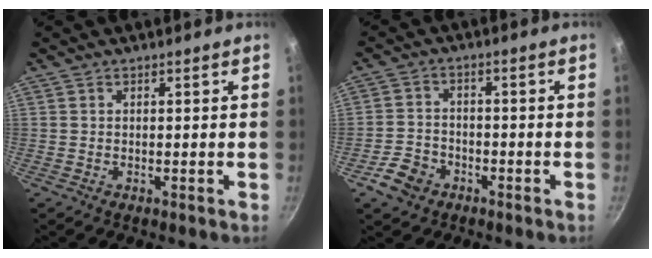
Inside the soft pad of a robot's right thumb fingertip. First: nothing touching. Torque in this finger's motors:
{"motor_torque": [0.55, -0.10, 0.35, -0.22, 0.00]}